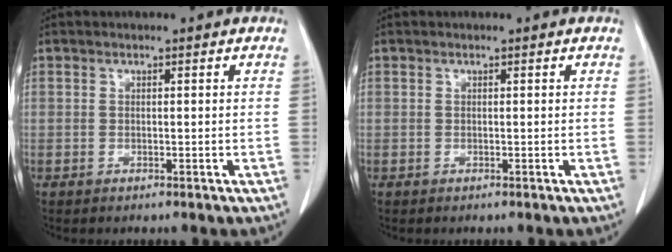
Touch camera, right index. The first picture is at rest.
{"total": 0.0}